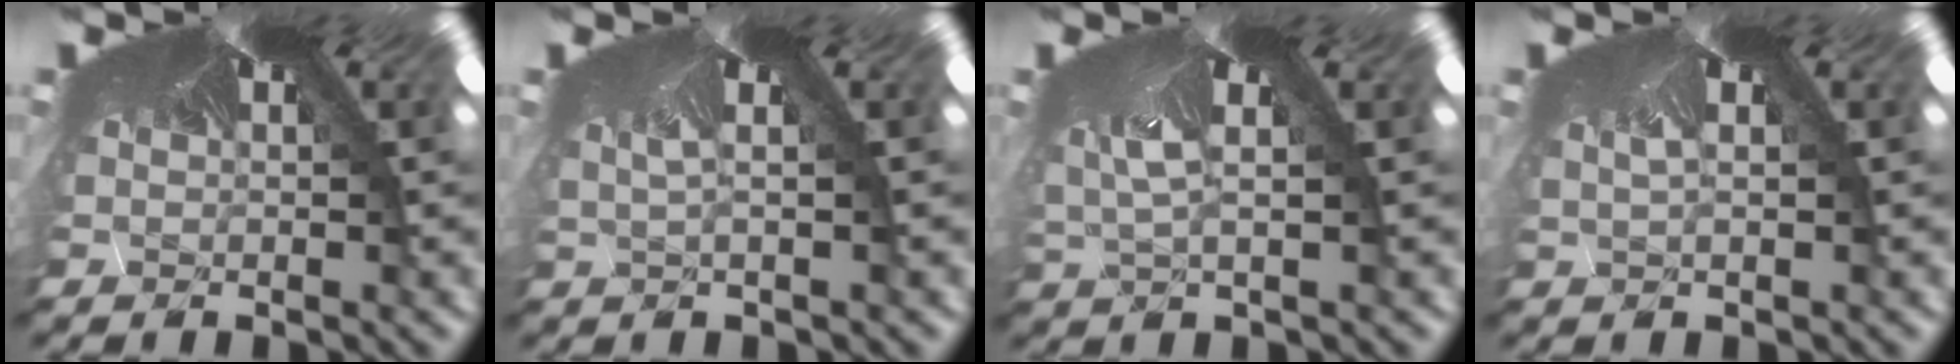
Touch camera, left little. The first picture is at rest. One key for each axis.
{"total": 2.1, "fx": -1.5, "fy": -1.4, "fz": -0.2, "tx": 0.011, "ty": -0.021, "tz": -0.008}
{"total": 2.5, "fx": -2.3, "fy": -1.0, "fz": -0.5, "tx": -0.014, "ty": -0.034, "tz": -0.010}
{"total": 1.4, "fx": -1.3, "fy": -0.5, "fz": 0.0, "tx": 0.012, "ty": -0.011, "tz": -0.013}